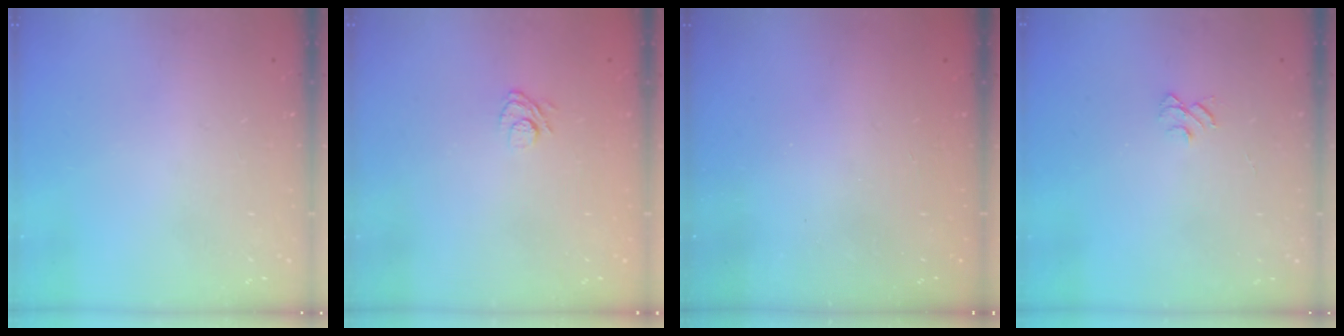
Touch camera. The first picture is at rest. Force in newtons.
{"total": 6.1, "press": 5.9, "slide": 1.3}
{"total": 2.4, "press": 2.3, "slide": 0.8}
{"total": 3.8, "press": 3.8, "slide": 0.3}